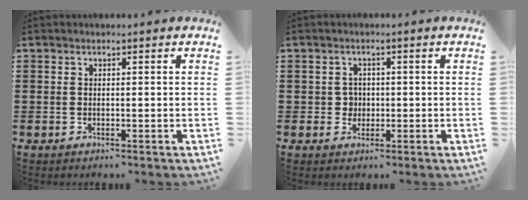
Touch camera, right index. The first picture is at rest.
{"total": 2.1, "force": [-0.2, 2.0, 0.8], "torque": [-0.021, 0.006, -0.005]}